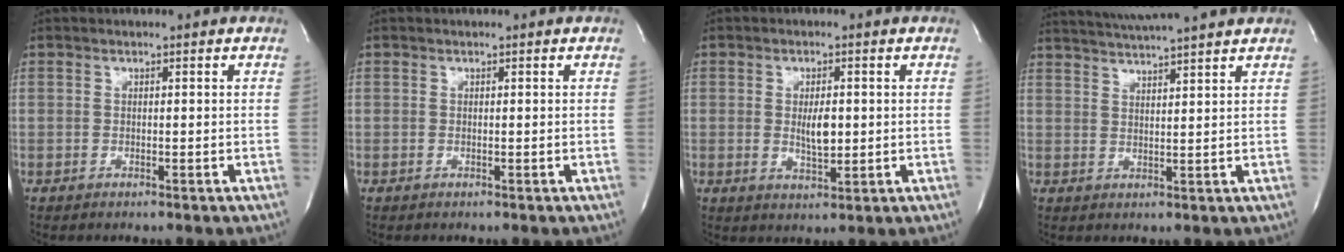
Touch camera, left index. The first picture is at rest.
{"total": 0.0}
{"total": 4.1, "force": [0.2, 1.4, 3.8], "torque": [-0.067, -0.004, 0.007]}
{"total": 11.0, "force": [10.0, -0.5, 4.6], "torque": [-0.086, 0.027, 0.144]}